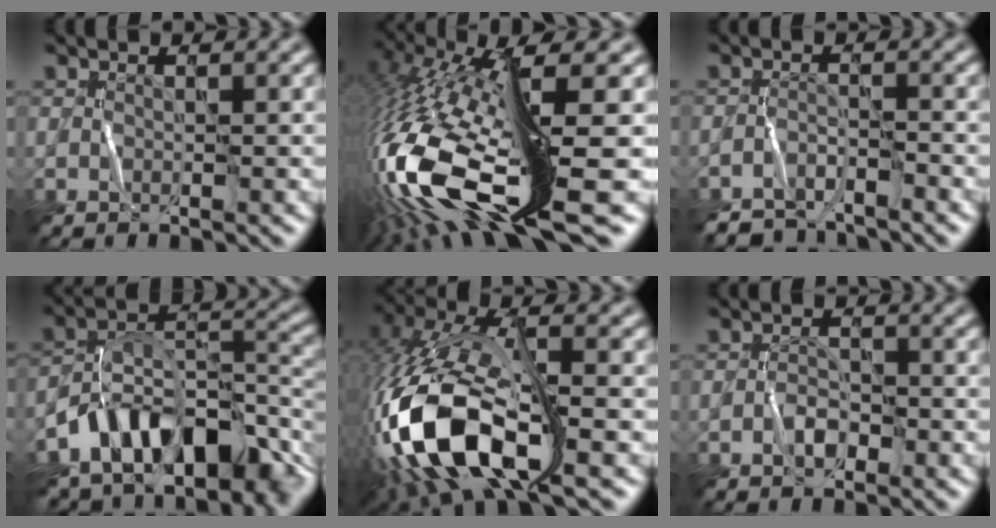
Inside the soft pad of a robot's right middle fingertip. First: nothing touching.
{"total": 16.3, "force": [-4.3, 4.4, 15.1], "torque": [-0.332, -0.018, -0.066]}
{"total": 3.1, "force": [-3.1, 0.5, 0.4], "torque": [-0.006, 0.000, -0.058]}
{"total": 11.8, "force": [-7.2, 6.7, 6.4], "torque": [-0.094, 0.011, -0.124]}
{"total": 14.5, "force": [-4.6, 6.3, 12.2], "torque": [-0.264, -0.004, -0.096]}
{"total": 1.6, "force": [-0.9, 0.9, 1.0], "torque": [-0.017, 0.005, -0.018]}